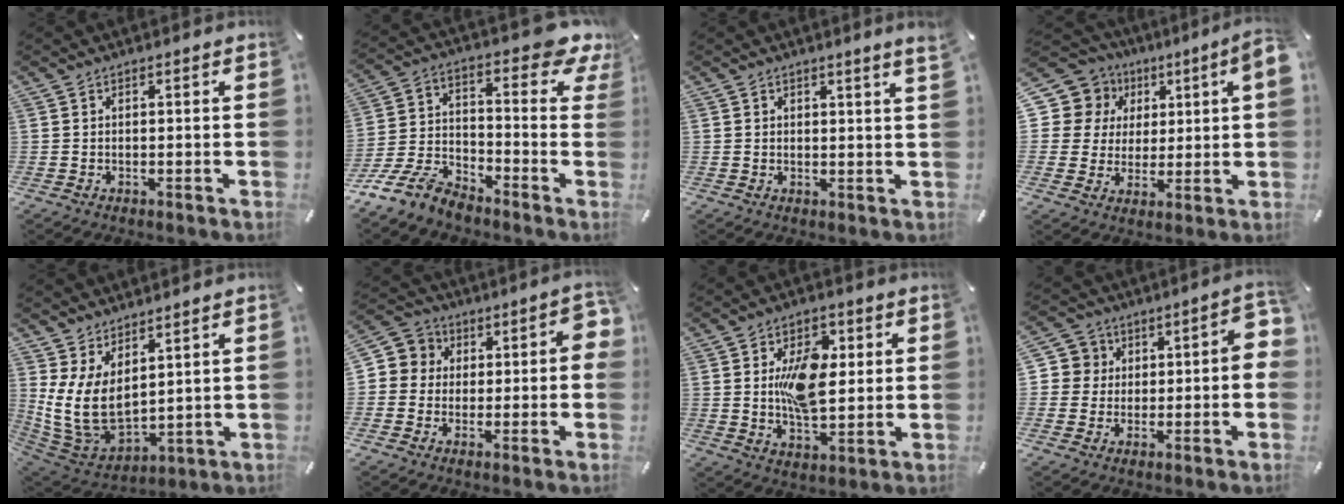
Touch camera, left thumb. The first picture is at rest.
{"total": 13.3, "force": [-7.5, 7.4, 8.0], "torque": [-0.154, 0.032, -0.142]}
{"total": 2.1, "force": [1.4, -0.1, 1.6], "torque": [-0.032, -0.002, 0.025]}
{"total": 11.1, "force": [3.6, 9.8, 3.8], "torque": [-0.077, -0.015, 0.071]}
{"total": 10.7, "force": [3.0, 6.8, 7.7], "torque": [-0.176, -0.032, 0.063]}
{"total": 6.6, "force": [-1.3, 5.8, 3.0], "torque": [-0.039, 0.014, -0.030]}
{"total": 13.6, "force": [2.0, 8.3, 10.5], "torque": [-0.188, 0.000, 0.028]}
{"total": 7.8, "force": [-0.4, 6.6, 4.1], "torque": [-0.050, 0.011, -0.012]}